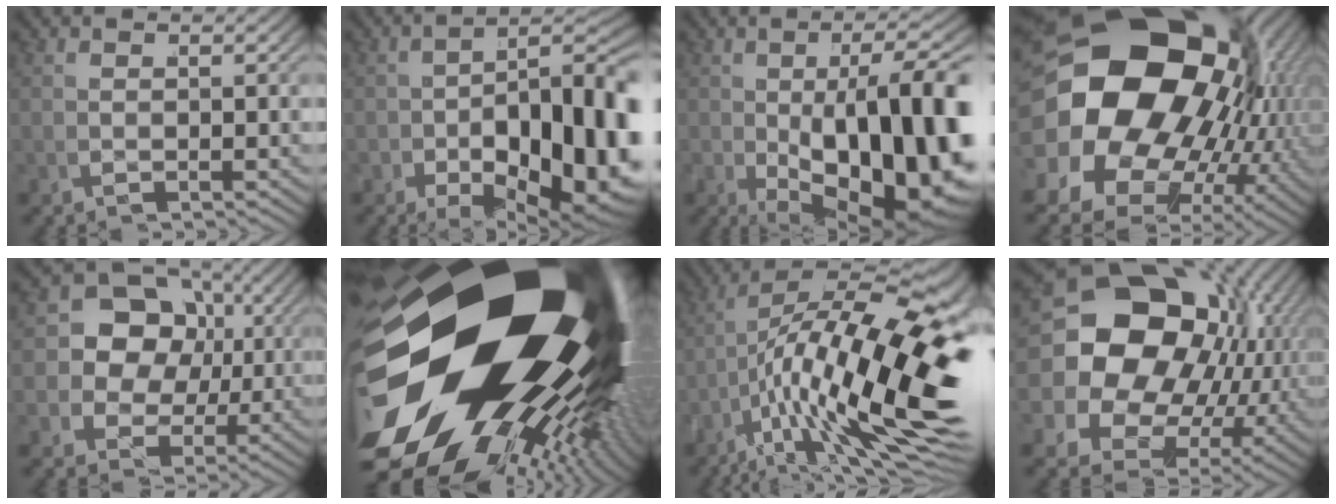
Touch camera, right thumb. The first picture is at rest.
{"total": 16.1, "force": [-4.5, 9.3, 12.4], "torque": [-0.183, -0.047, -0.038]}
{"total": 18.8, "force": [-4.7, 10.6, 14.8], "torque": [-0.221, -0.055, -0.032]}
{"total": 30.8, "force": [2.0, 22.5, 21.0], "torque": [-0.350, -0.041, 0.028]}
{"total": 8.8, "force": [1.1, 7.7, 4.2], "torque": [-0.098, -0.024, 0.017]}
{"total": 48.2, "force": [-2.0, 29.4, 38.2], "torque": [-0.516, -0.045, -0.029]}
{"total": 17.5, "force": [-1.4, 9.6, 14.5], "torque": [-0.239, -0.058, 0.004]}
{"total": 21.4, "force": [1.5, 17.0, 12.9], "torque": [-0.250, -0.024, 0.017]}